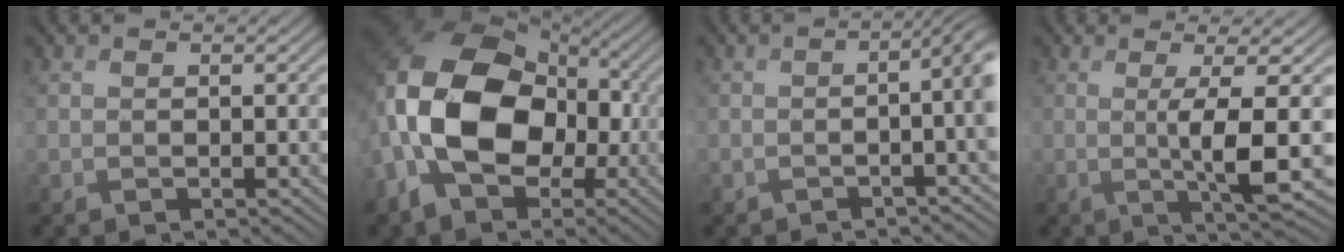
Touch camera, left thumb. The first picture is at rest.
{"total": 17.2, "force": [-3.1, 11.6, 12.4], "torque": [-0.256, -0.011, -0.068]}
{"total": 5.5, "force": [-1.3, 1.2, 5.2], "torque": [-0.061, 0.003, -0.028]}
{"total": 6.7, "force": [-0.1, 0.8, 6.6], "torque": [-0.125, 0.006, -0.002]}